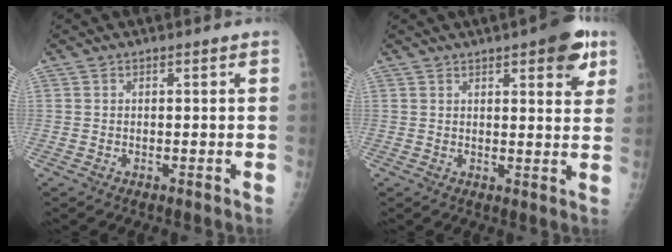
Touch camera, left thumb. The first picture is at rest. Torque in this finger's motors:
{"motor_torque": [1.31, 0.72, 0.68, -0.65, 0.04]}